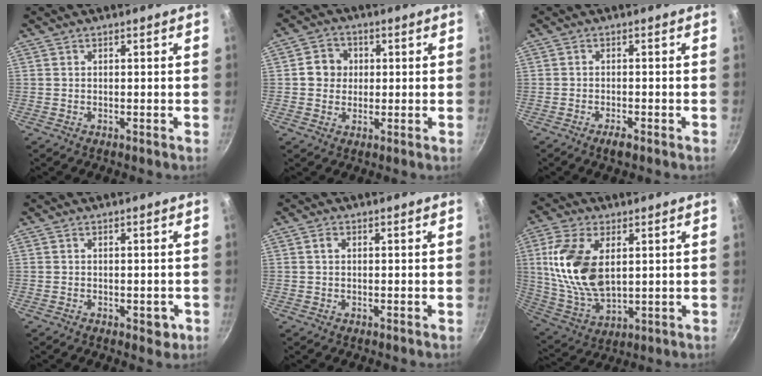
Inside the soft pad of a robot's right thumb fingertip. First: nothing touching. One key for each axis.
{"total": 5.5, "fx": 0.7, "fy": 5.1, "fz": 2.1, "tx": -0.003, "ty": 0.006, "tz": 0.001}
{"total": 2.2, "fx": -1.5, "fy": 0.6, "fz": 1.5, "tx": -0.033, "ty": 0.011, "tz": -0.026}
{"total": 2.9, "fx": -1.0, "fy": 1.6, "fz": 2.1, "tx": -0.012, "ty": 0.005, "tz": -0.009}
{"total": 1.3, "fx": 0.3, "fy": 0.9, "fz": 0.9, "tx": -0.015, "ty": 0.004, "tz": 0.003}
{"total": 16.1, "fx": 3.4, "fy": 9.1, "fz": 12.8, "tx": -0.242, "ty": -0.015, "tz": 0.076}